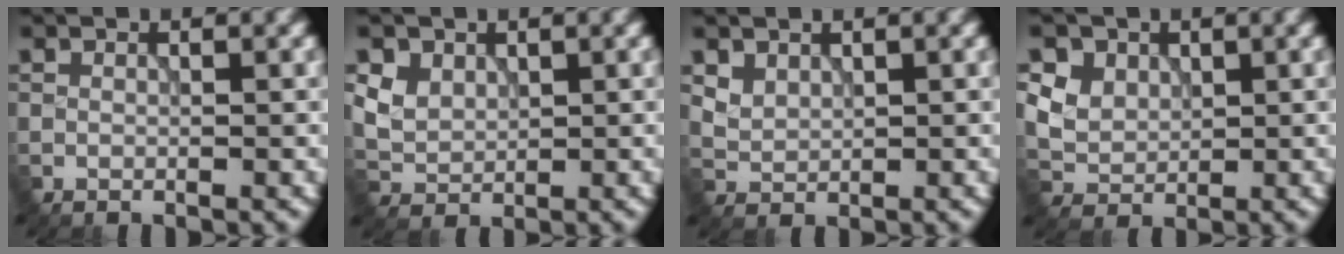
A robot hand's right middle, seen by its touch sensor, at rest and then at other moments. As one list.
[{"total": 3.3, "force": [1.7, 2.6, 1.4], "torque": [-0.041, -0.006, 0.045]}, {"total": 1.7, "force": [1.2, 1.1, 0.5], "torque": [-0.013, -0.003, 0.029]}, {"total": 5.9, "force": [2.8, 4.5, 2.5], "torque": [-0.059, 0.009, 0.045]}]